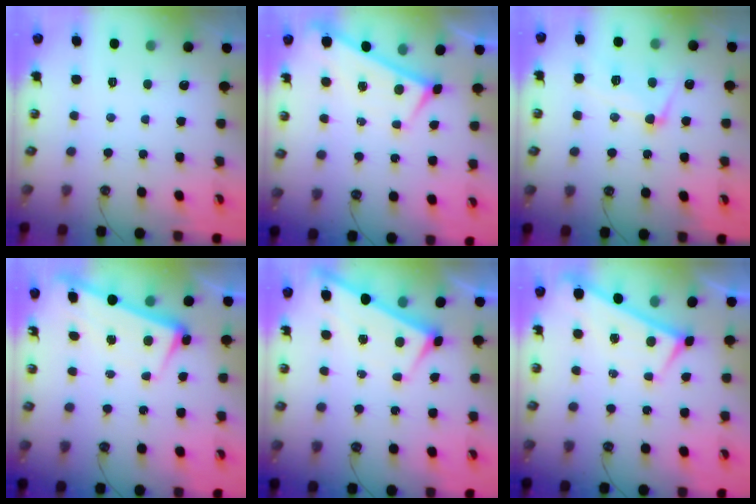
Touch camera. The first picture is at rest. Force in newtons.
{"total": 0.0}
{"total": 7.4, "press": 7.3, "slide": 1.2}
{"total": 2.3, "press": 2.2, "slide": 0.9}
{"total": 2.9, "press": 2.9, "slide": 0.1}
{"total": 0.0}